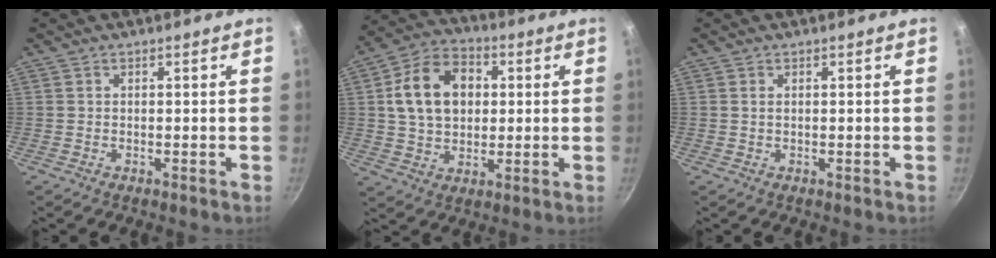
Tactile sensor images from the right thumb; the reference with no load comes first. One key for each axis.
{"total": 14.5, "fx": 2.6, "fy": 10.6, "fz": 9.6, "tx": -0.140, "ty": 0.014, "tz": 0.036}
{"total": 0.7, "fx": 0.2, "fy": 0.3, "fz": 0.5, "tx": -0.010, "ty": 0.001, "tz": 0.003}